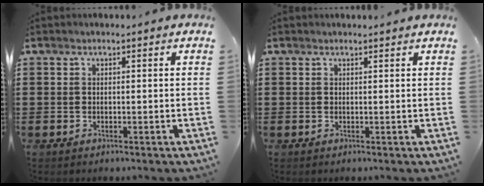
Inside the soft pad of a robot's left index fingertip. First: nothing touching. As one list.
[{"total": 0.6, "force": [0.6, 0.0, 0.2], "torque": [-0.005, 0.000, 0.012]}]